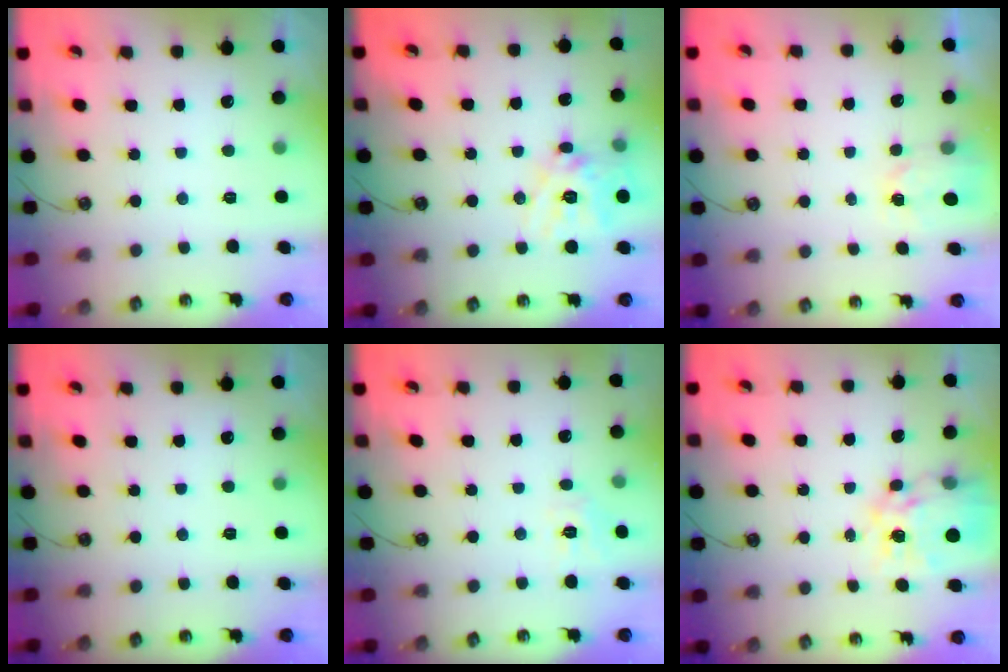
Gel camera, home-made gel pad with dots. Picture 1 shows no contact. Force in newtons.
{"total": 15.4, "press": 15.2, "slide": 2.1}
{"total": 2.2, "press": 2.2, "slide": 0.2}
{"total": 0.0}
{"total": 5.8, "press": 5.8, "slide": 0.5}
{"total": 15.1, "press": 15.1, "slide": 1.5}